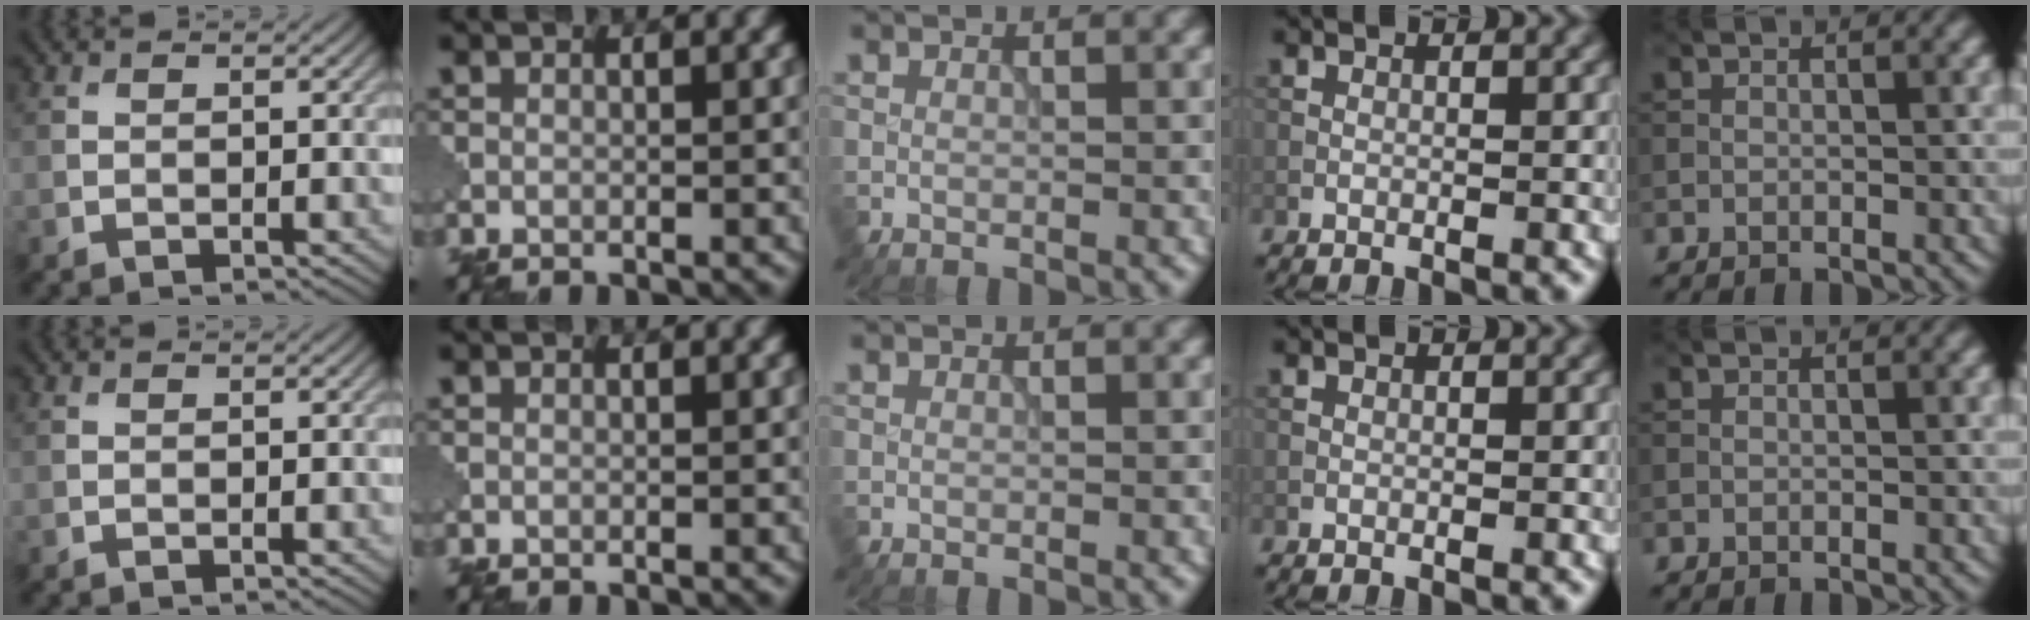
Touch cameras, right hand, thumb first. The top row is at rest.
{}